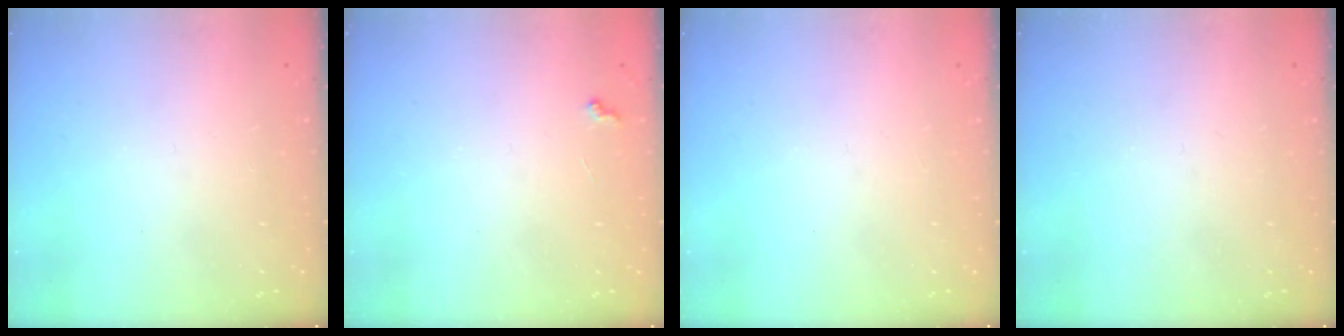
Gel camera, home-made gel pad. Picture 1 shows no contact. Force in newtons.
{"total": 4.8, "press": 4.8, "slide": 0.5}
{"total": 0.0}
{"total": 0.0}